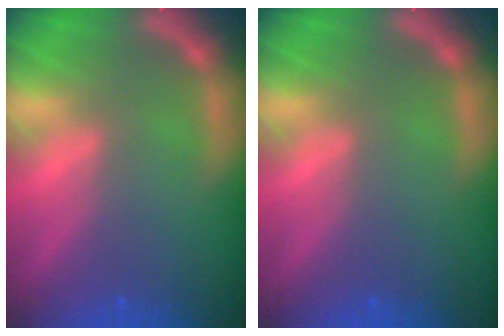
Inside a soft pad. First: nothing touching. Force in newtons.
{"total": 0.0}